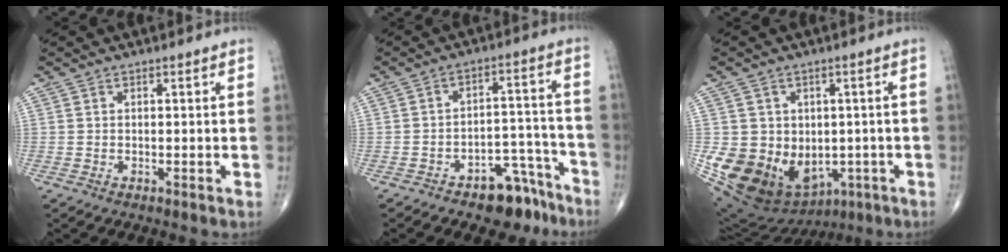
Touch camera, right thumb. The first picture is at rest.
{"total": 9.7, "force": [-7.0, 4.9, 4.6], "torque": [-0.027, 0.073, -0.101]}
{"total": 18.5, "force": [-3.6, 14.5, 10.9], "torque": [-0.184, -0.001, -0.025]}